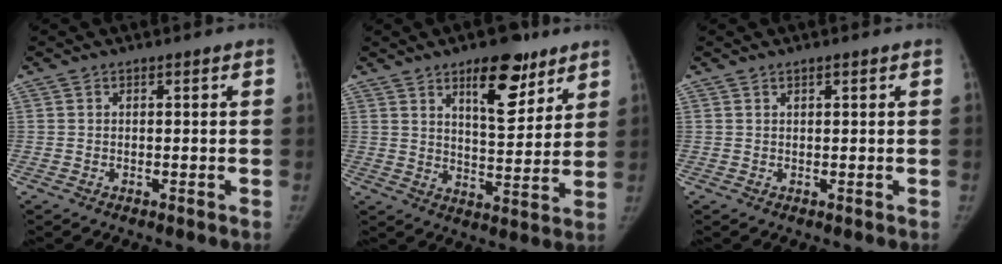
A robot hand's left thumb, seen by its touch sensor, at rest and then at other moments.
{"total": 12.6, "force": [7.6, 5.2, 8.5], "torque": [-0.092, -0.046, 0.117]}
{"total": 0.7, "force": [0.5, 0.2, 0.5], "torque": [-0.008, -0.001, 0.009]}